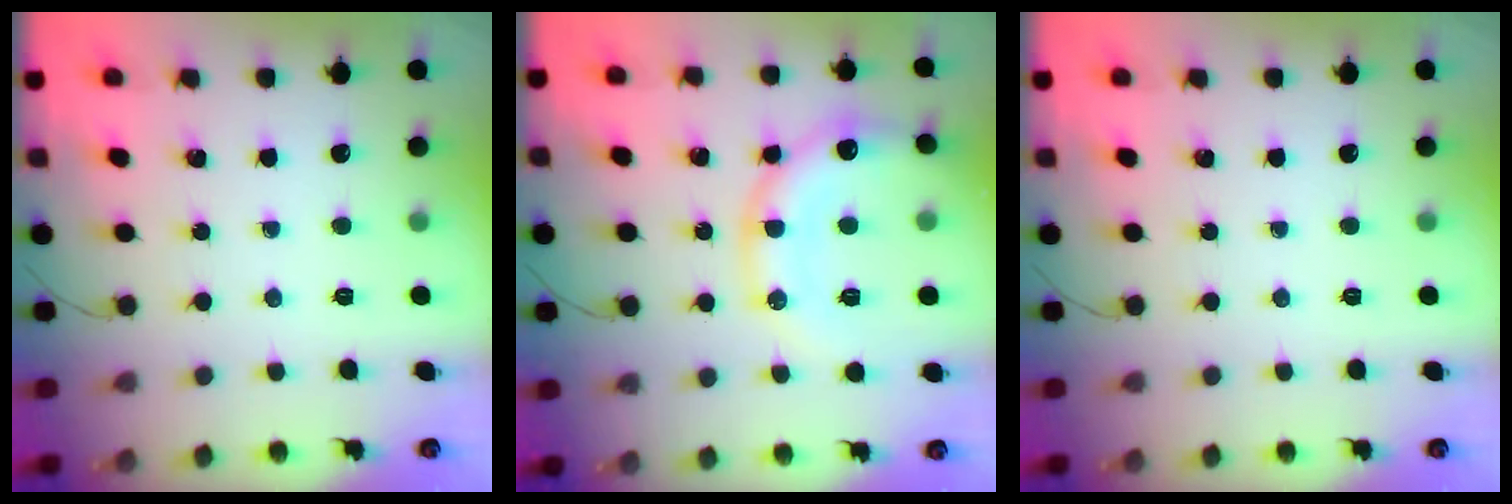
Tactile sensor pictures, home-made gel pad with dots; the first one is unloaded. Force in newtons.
{"total": 14.8, "press": 14.6, "slide": 2.0}
{"total": 0.0}